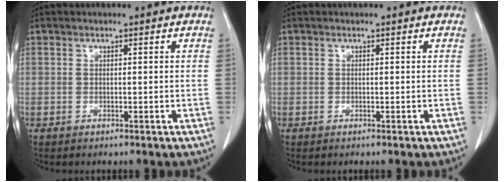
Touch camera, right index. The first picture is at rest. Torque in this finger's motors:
{"motor_torque": [0.00, 0.00, 0.00, 0.00]}